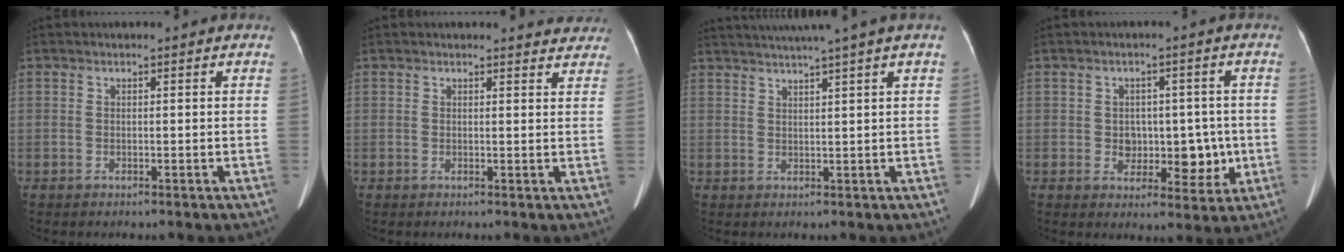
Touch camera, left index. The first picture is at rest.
{"total": 3.9, "force": [3.7, 1.0, 0.1], "torque": [0.005, -0.011, 0.020]}
{"total": 7.7, "force": [6.2, -1.9, 4.3], "torque": [-0.061, 0.020, 0.082]}
{"total": 6.4, "force": [-0.6, 4.6, 4.4], "torque": [-0.048, 0.018, 0.004]}